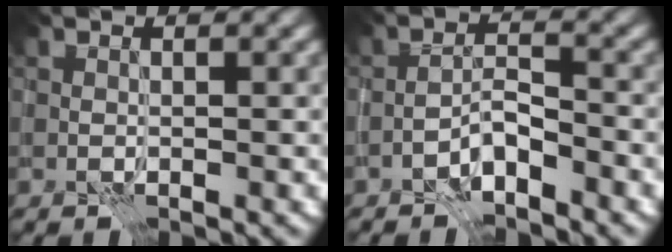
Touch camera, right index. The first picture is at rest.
{"total": 2.5, "force": [-1.9, 0.6, 1.5], "torque": [-0.024, 0.013, -0.039]}